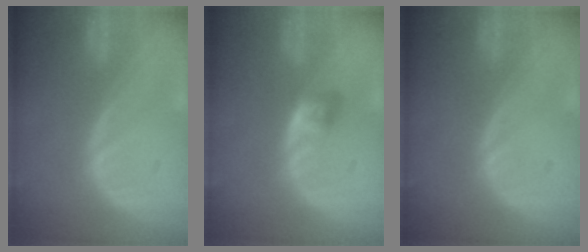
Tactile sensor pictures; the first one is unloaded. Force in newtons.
{"total": 2.9, "press": 2.4, "slide": 1.5}
{"total": 0.0}